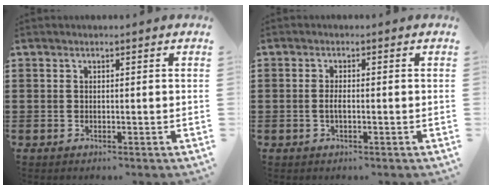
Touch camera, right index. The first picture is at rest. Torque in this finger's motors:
{"motor_torque": [2.14, 0.00, 0.19, 0.06]}